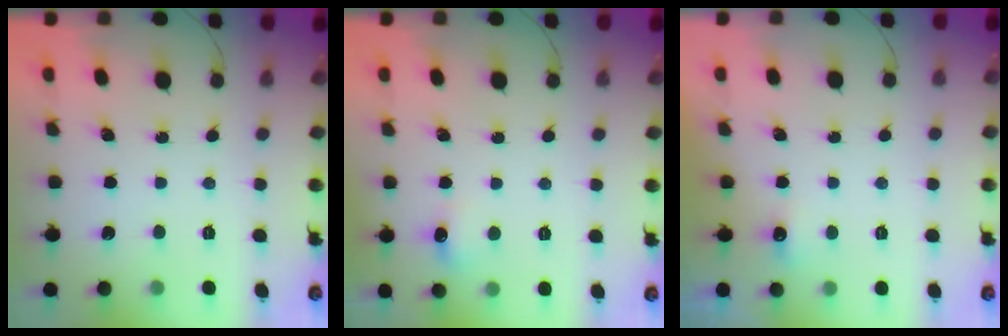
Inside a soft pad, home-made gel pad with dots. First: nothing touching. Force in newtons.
{"total": 9.1, "press": 5.0, "slide": 7.7}
{"total": 3.7, "press": 3.6, "slide": 1.1}